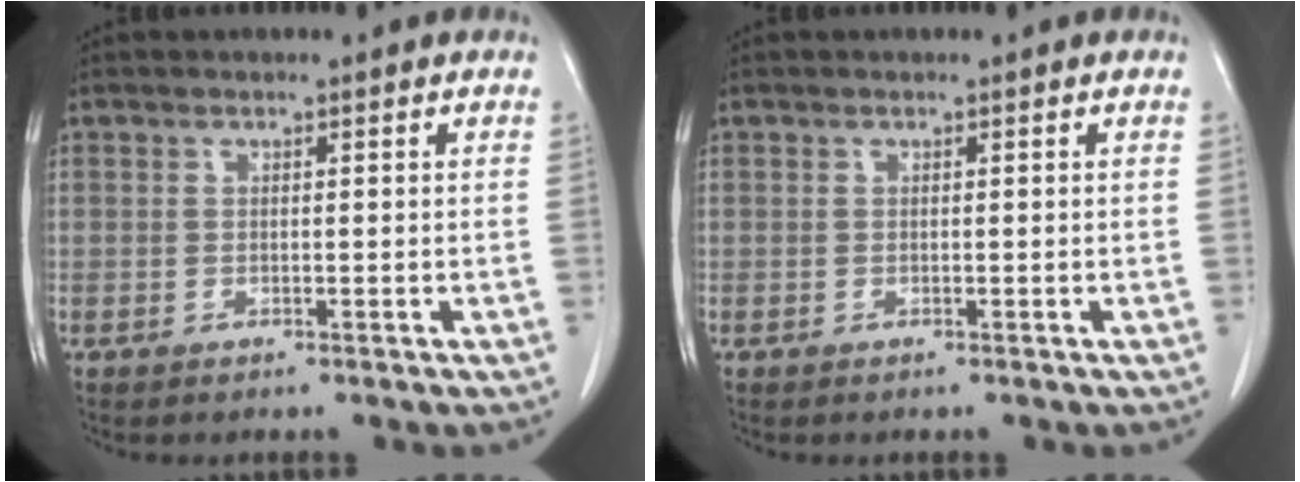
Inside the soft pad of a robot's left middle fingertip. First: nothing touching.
{"total": 0.0}